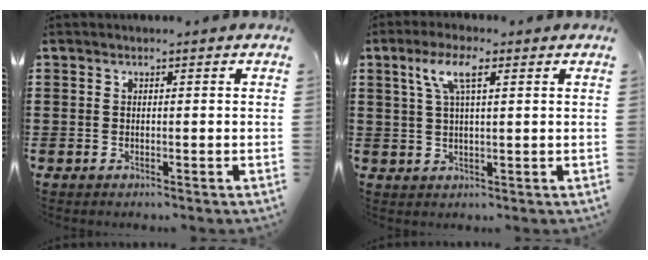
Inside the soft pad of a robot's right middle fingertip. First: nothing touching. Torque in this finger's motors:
{"motor_torque": [-0.61, -0.51, 0.54, 0.21]}